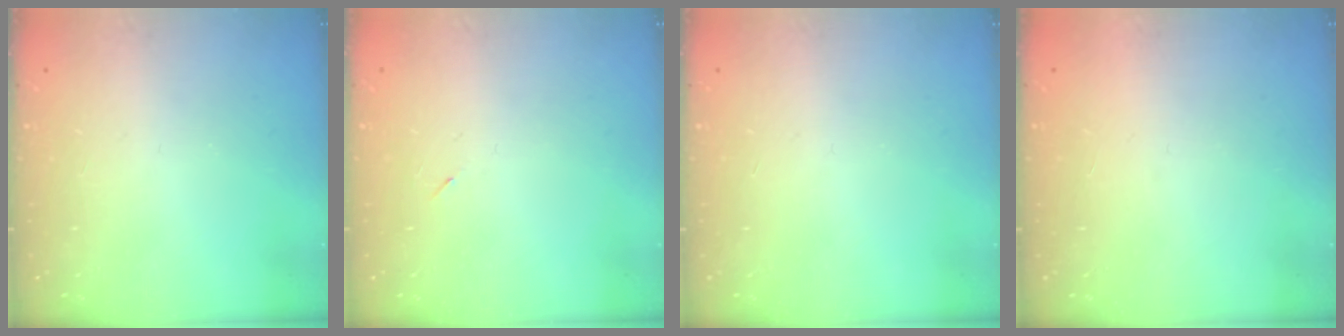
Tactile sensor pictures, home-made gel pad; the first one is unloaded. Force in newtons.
{"total": 2.2, "press": 1.9, "slide": 1.2}
{"total": 0.0}
{"total": 1.6, "press": 1.6, "slide": 0.1}